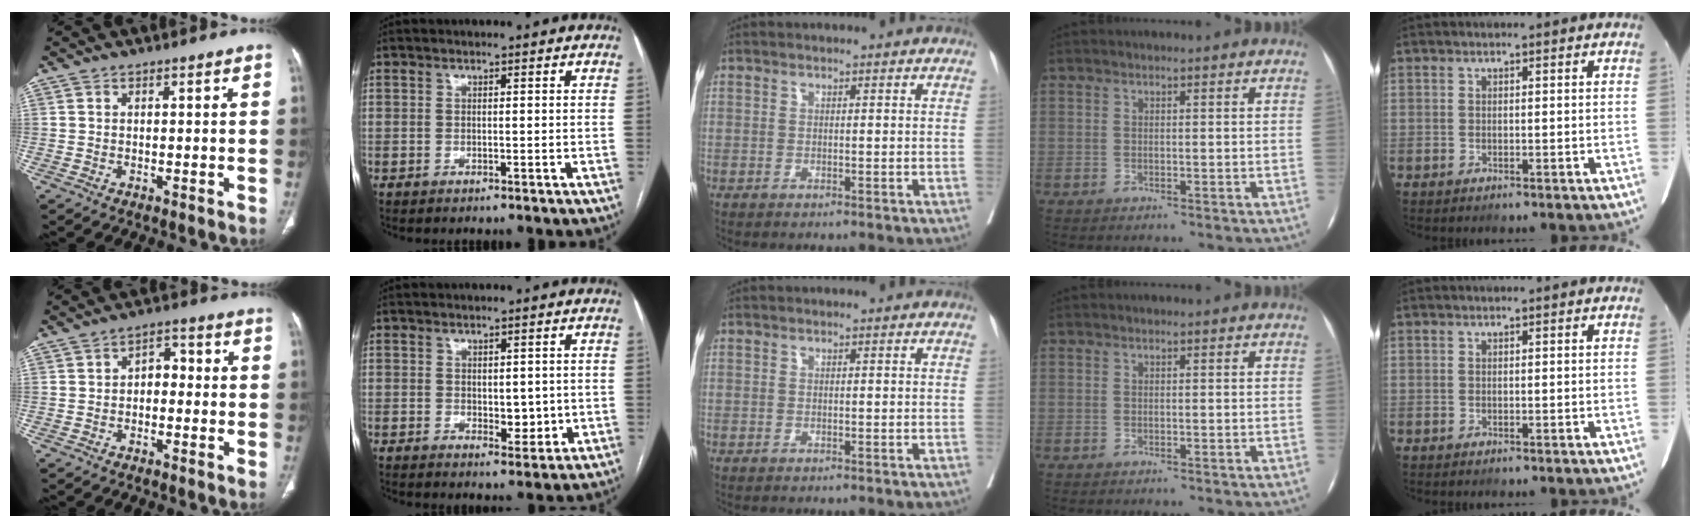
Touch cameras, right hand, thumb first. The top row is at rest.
{"thumb": {"total": 3.9, "force": [-0.4, 2.7, 2.8], "torque": [-0.024, 0.020, -0.018]}, "index": {"total": 3.6, "force": [0.0, 2.1, 2.9], "torque": [-0.035, -0.004, 0.011]}}